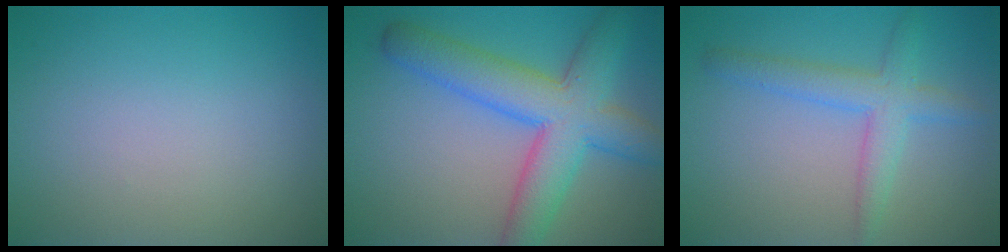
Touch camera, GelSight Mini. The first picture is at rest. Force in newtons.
{"total": 8.1, "press": 8.1, "slide": 0.1}
{"total": 3.4, "press": 3.4, "slide": 0.2}